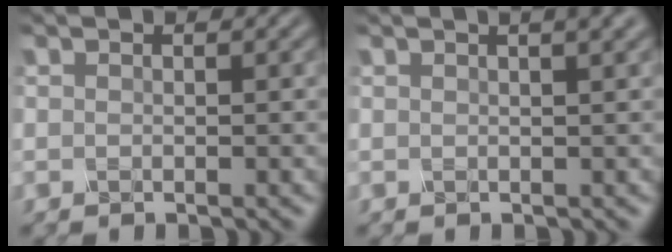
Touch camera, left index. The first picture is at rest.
{"total": 3.4, "force": [1.9, 1.2, 2.5], "torque": [-0.013, 0.013, 0.001]}